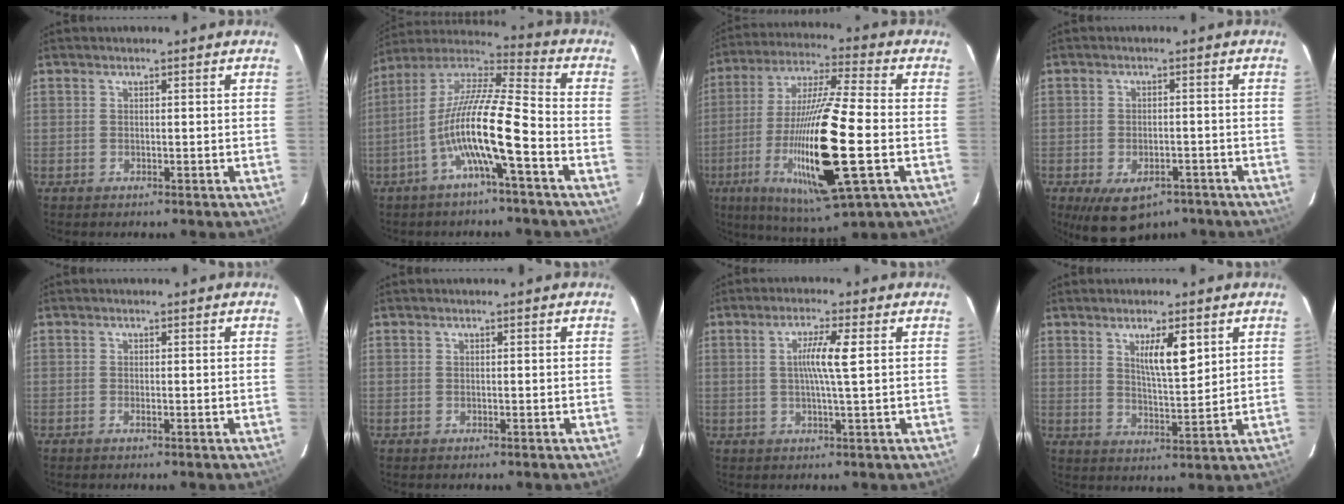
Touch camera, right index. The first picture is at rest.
{"total": 14.3, "force": [-4.9, 0.5, 13.4], "torque": [-0.256, 0.014, -0.097]}
{"total": 20.8, "force": [-5.2, 1.4, 20.1], "torque": [-0.401, -0.030, -0.092]}
{"total": 8.7, "force": [-5.7, 4.9, 4.3], "torque": [-0.067, 0.003, -0.080]}
{"total": 0.8, "force": [-0.4, 0.0, 0.7], "torque": [-0.014, 0.000, -0.007]}
{"total": 0.0}
{"total": 5.1, "force": [0.7, -0.7, 5.0], "torque": [-0.092, 0.000, 0.014]}
{"total": 6.4, "force": [2.9, 1.2, 5.6], "torque": [-0.095, -0.006, 0.052]}